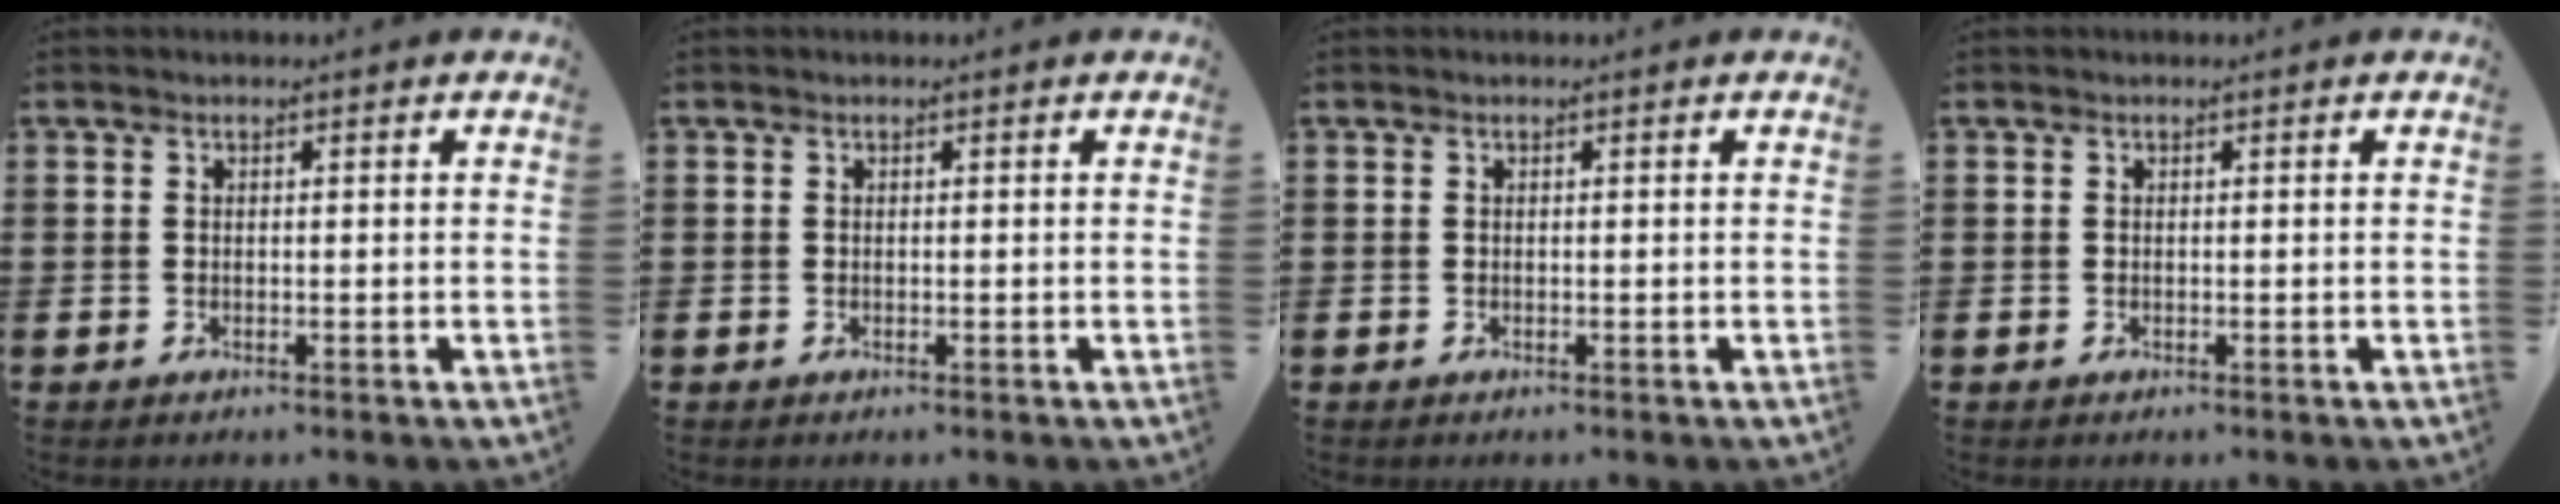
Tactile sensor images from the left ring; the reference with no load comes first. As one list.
[{"total": 0.0}, {"total": 0.0}, {"total": 0.0}]